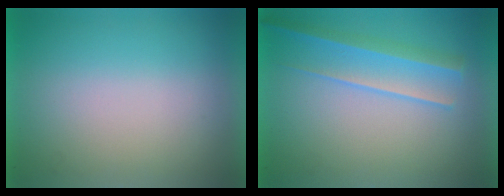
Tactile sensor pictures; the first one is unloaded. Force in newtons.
{"total": 2.2}